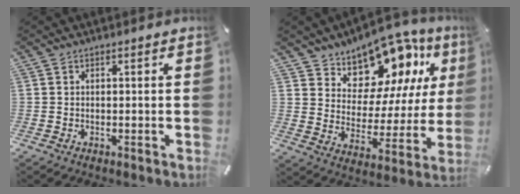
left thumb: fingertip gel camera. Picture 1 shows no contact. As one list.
[{"total": 12.5, "force": [9.8, 7.4, 2.6], "torque": [-0.051, -0.099, 0.175]}]